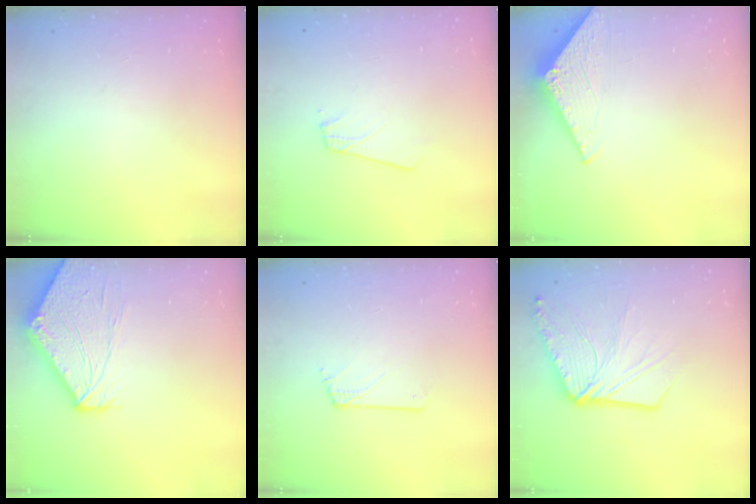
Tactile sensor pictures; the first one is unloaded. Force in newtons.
{"total": 2.4, "press": 2.4, "slide": 0.3}
{"total": 2.8, "press": 2.8, "slide": 0.2}
{"total": 10.8, "press": 10.8, "slide": 1.2}
{"total": 0.9, "press": 0.9, "slide": 0.0}
{"total": 15.7, "press": 15.6, "slide": 1.8}